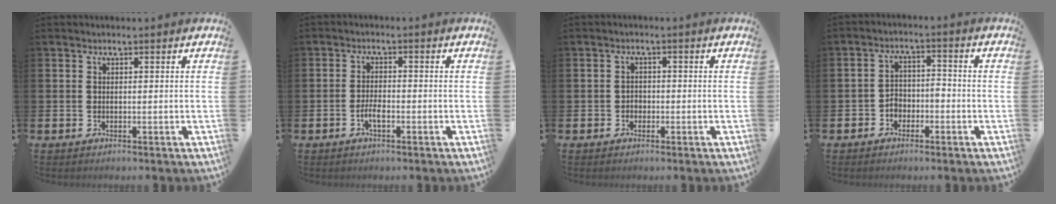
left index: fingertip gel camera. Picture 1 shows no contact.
{"total": 2.4, "force": [-0.9, 0.9, 2.0], "torque": [-0.036, 0.001, -0.018]}
{"total": 1.5, "force": [-0.6, 1.3, 0.4], "torque": [-0.007, 0.003, -0.015]}
{"total": 3.1, "force": [-1.9, 2.1, 1.0], "torque": [-0.023, 0.009, -0.045]}